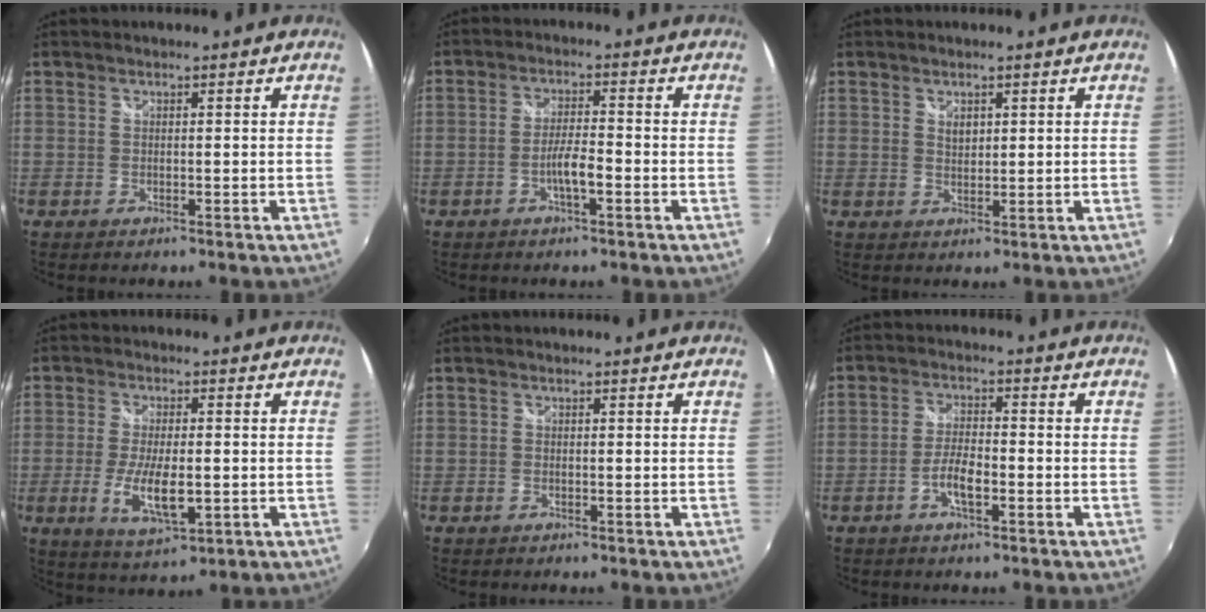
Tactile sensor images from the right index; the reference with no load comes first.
{"total": 4.3, "force": [-2.0, 0.7, 3.8], "torque": [-0.075, 0.000, -0.034]}
{"total": 2.1, "force": [1.0, 1.4, 1.2], "torque": [-0.015, 0.001, 0.018]}
{"total": 9.0, "force": [-2.1, 3.1, 8.1], "torque": [-0.162, -0.018, -0.034]}
{"total": 0.6, "force": [-0.4, 0.5, 0.2], "torque": [-0.004, -0.003, -0.008]}
{"total": 4.9, "force": [-2.2, 1.5, 4.1], "torque": [-0.087, 0.001, -0.040]}